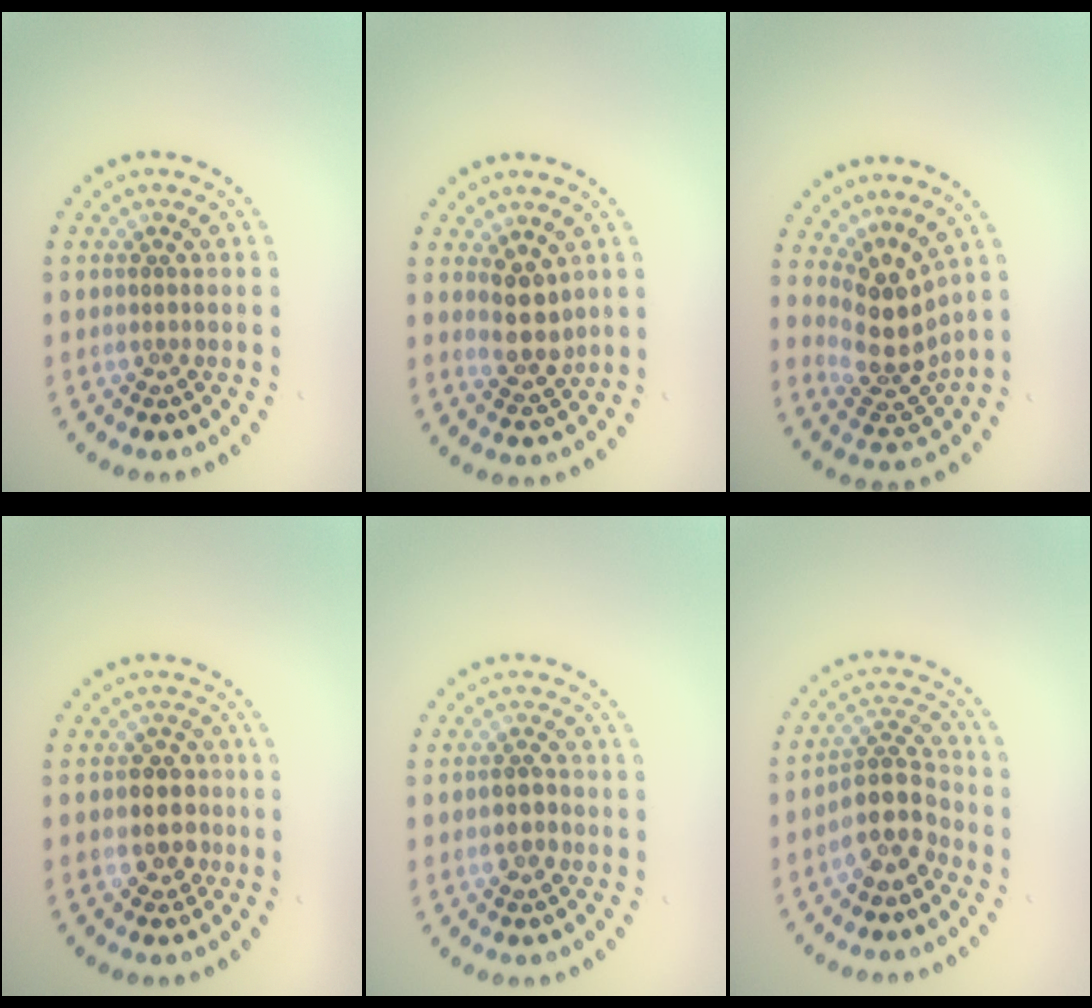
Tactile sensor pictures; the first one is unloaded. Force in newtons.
{"total": 2.9, "press": 2.5, "slide": 1.4}
{"total": 4.4, "press": 3.3, "slide": 3.0}
{"total": 2.7, "press": 2.5, "slide": 1.0}
{"total": 1.5, "press": 1.5, "slide": 0.2}
{"total": 4.3, "press": 3.8, "slide": 2.1}